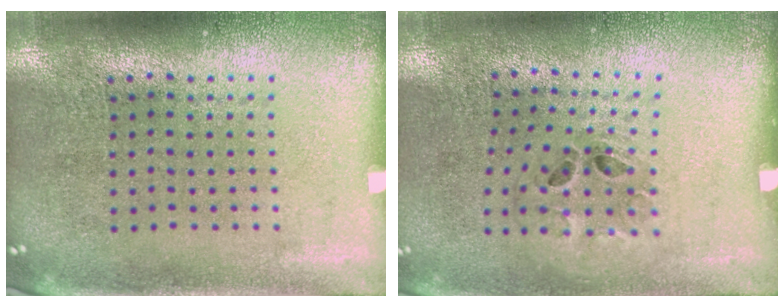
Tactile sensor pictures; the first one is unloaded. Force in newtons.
{"total": 1.3, "press": 0.7, "slide": 1.1}